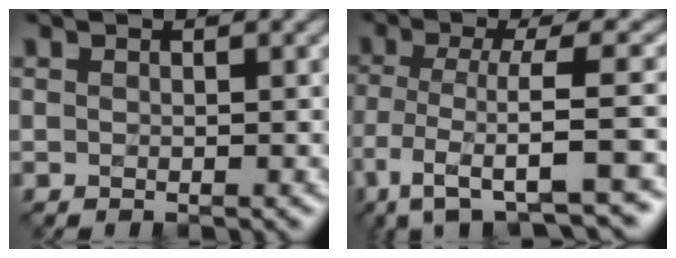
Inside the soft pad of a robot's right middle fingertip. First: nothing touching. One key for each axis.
{"total": 7.3, "fx": -3.5, "fy": 1.8, "fz": 6.2, "tx": -0.098, "ty": 0.000, "tz": -0.063}